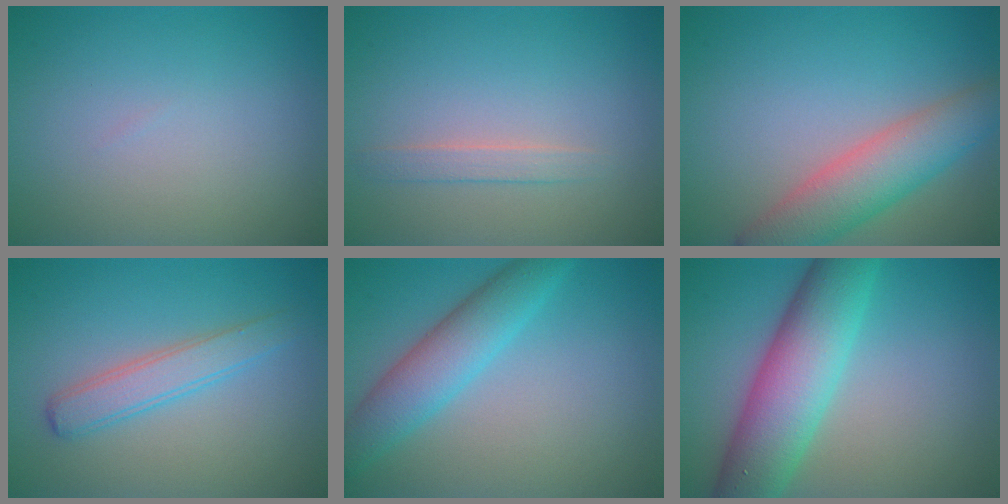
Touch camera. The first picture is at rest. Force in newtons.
{"total": 1.3, "press": 1.3, "slide": 0.1}
{"total": 5.8, "press": 5.8, "slide": 0.2}
{"total": 2.9, "press": 2.9, "slide": 0.0}
{"total": 4.8, "press": 4.7, "slide": 0.3}
{"total": 8.5, "press": 8.5, "slide": 0.3}